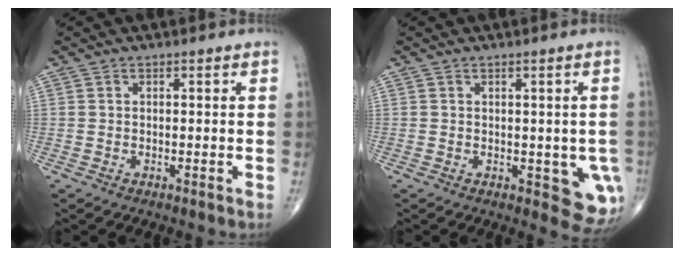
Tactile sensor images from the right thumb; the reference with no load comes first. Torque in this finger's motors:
{"motor_torque": [1.00, 0.90, 0.14, -0.59, 0.15]}